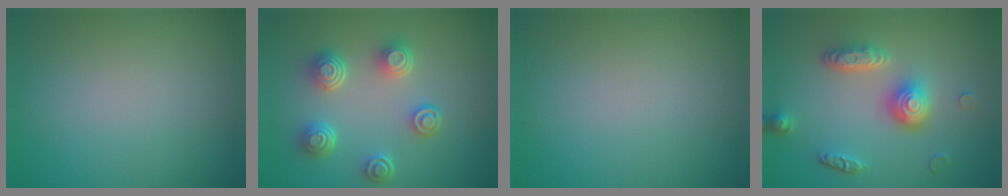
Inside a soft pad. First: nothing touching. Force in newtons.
{"total": 4.7, "press": 3.6, "slide": 3.1}
{"total": 0.0}
{"total": 4.5, "press": 3.5, "slide": 2.8}